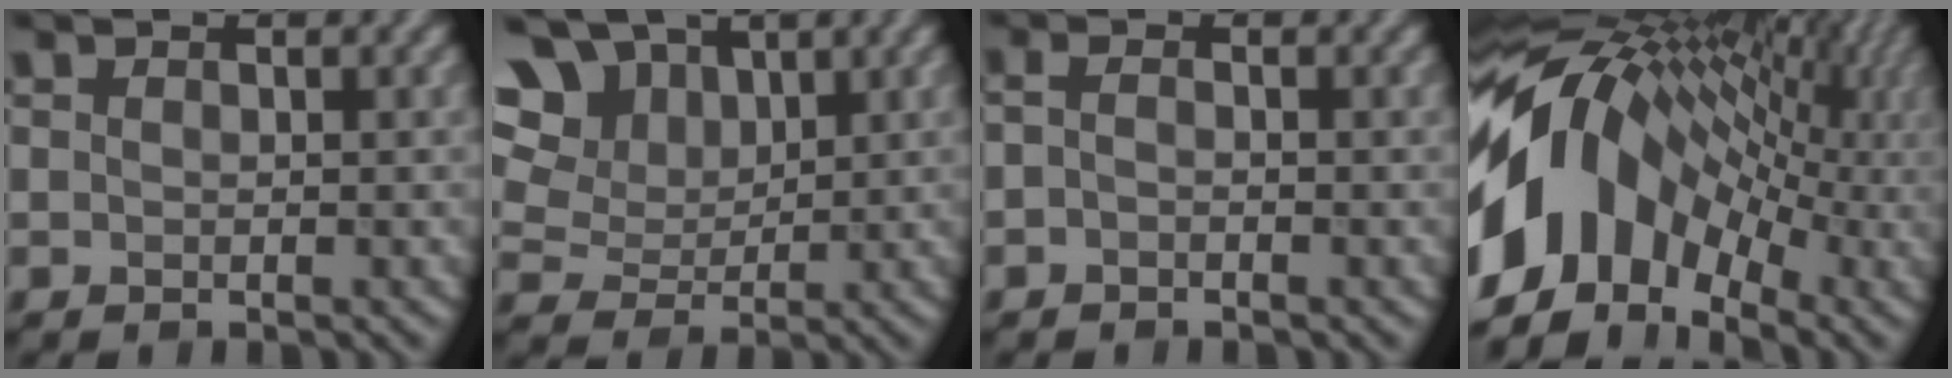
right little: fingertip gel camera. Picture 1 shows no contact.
{"total": 14.8, "force": [7.3, 10.5, 7.4], "torque": [-0.174, 0.041, 0.126]}
{"total": 0.9, "force": [-0.5, 0.3, 0.7], "torque": [-0.018, -0.003, -0.011]}
{"total": 15.3, "force": [-1.4, 10.6, 10.9], "torque": [-0.227, 0.020, -0.033]}